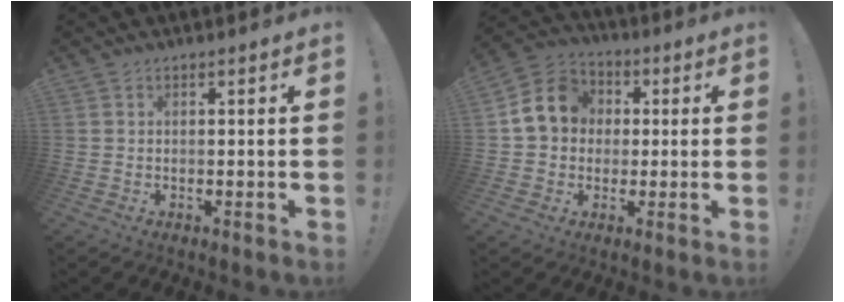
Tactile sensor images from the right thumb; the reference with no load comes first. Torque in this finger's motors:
{"motor_torque": [1.31, 1.17, 0.65, -0.15, 0.28]}